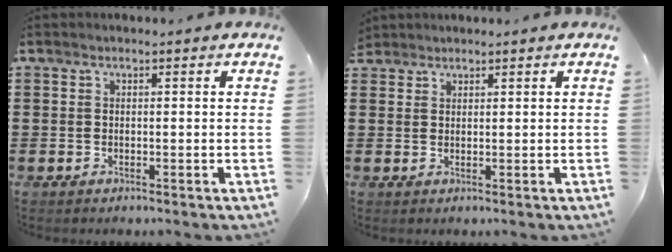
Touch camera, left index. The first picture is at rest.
{"total": 1.5, "force": [1.4, 0.6, 0.0], "torque": [-0.004, 0.002, 0.028]}